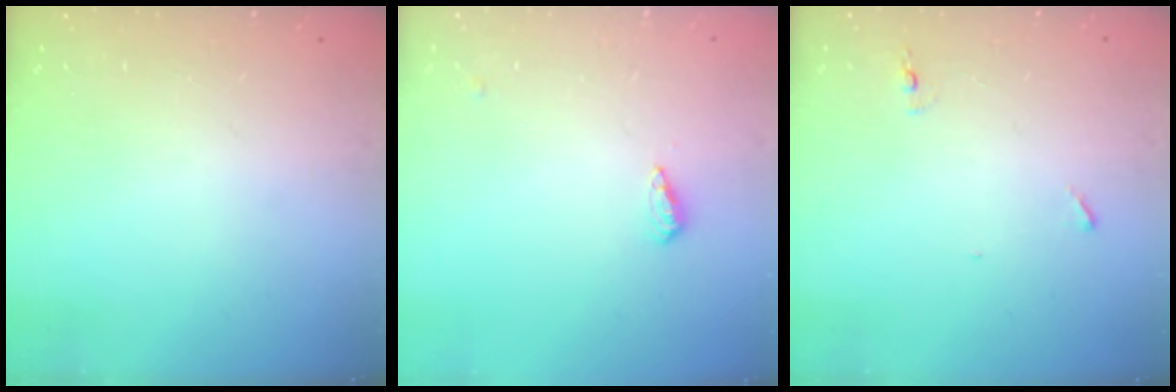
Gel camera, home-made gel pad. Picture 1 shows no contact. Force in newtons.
{"total": 3.5, "press": 3.5, "slide": 0.4}
{"total": 4.7, "press": 4.5, "slide": 1.4}